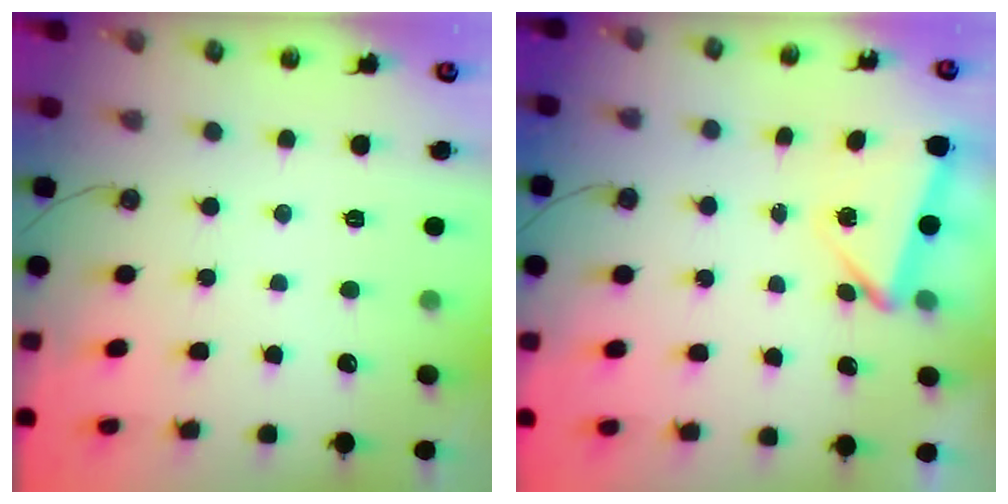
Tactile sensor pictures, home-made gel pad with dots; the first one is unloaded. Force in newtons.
{"total": 3.6, "press": 3.4, "slide": 1.4}